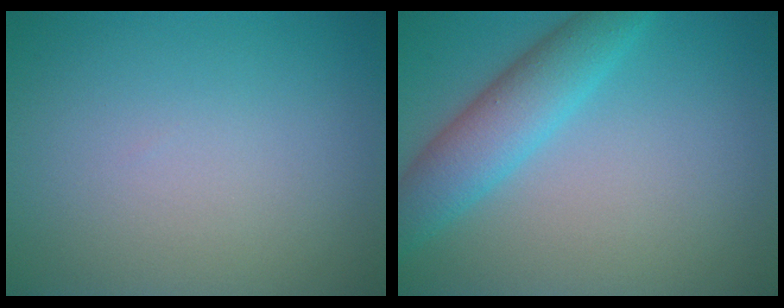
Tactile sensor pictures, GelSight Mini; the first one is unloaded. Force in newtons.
{"total": 4.9, "press": 4.9, "slide": 0.2}